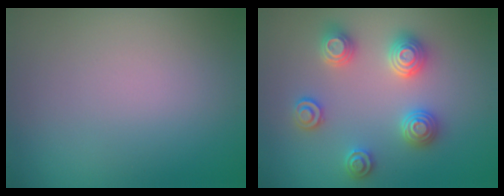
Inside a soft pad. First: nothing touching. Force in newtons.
{"total": 3.5, "press": 3.5, "slide": 0.6}